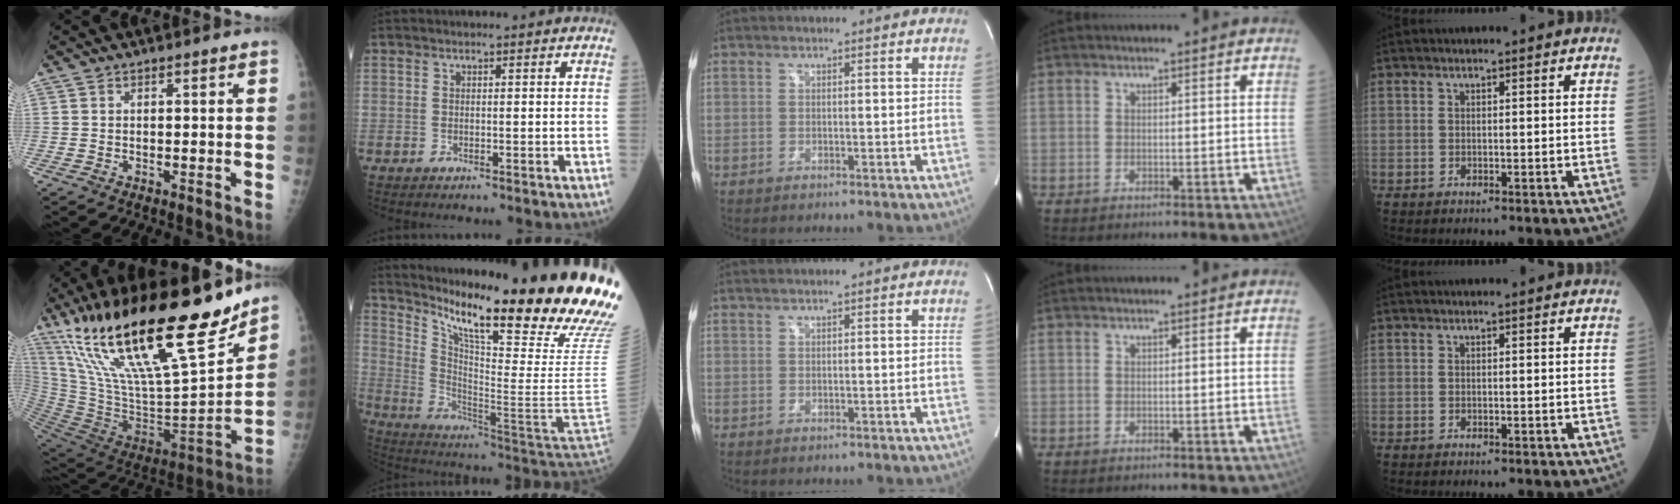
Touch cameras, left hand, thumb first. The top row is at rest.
{"thumb": {"total": 34.0, "force": [22.2, 8.9, 24.1], "torque": [-0.401, -0.076, 0.385]}, "index": {"total": 31.7, "force": [22.8, -1.9, 22.0], "torque": [-0.262, -0.108, 0.321]}, "middle": {"total": 1.0, "force": [0.8, -0.3, 0.4], "torque": [-0.012, 0.006, 0.021]}}